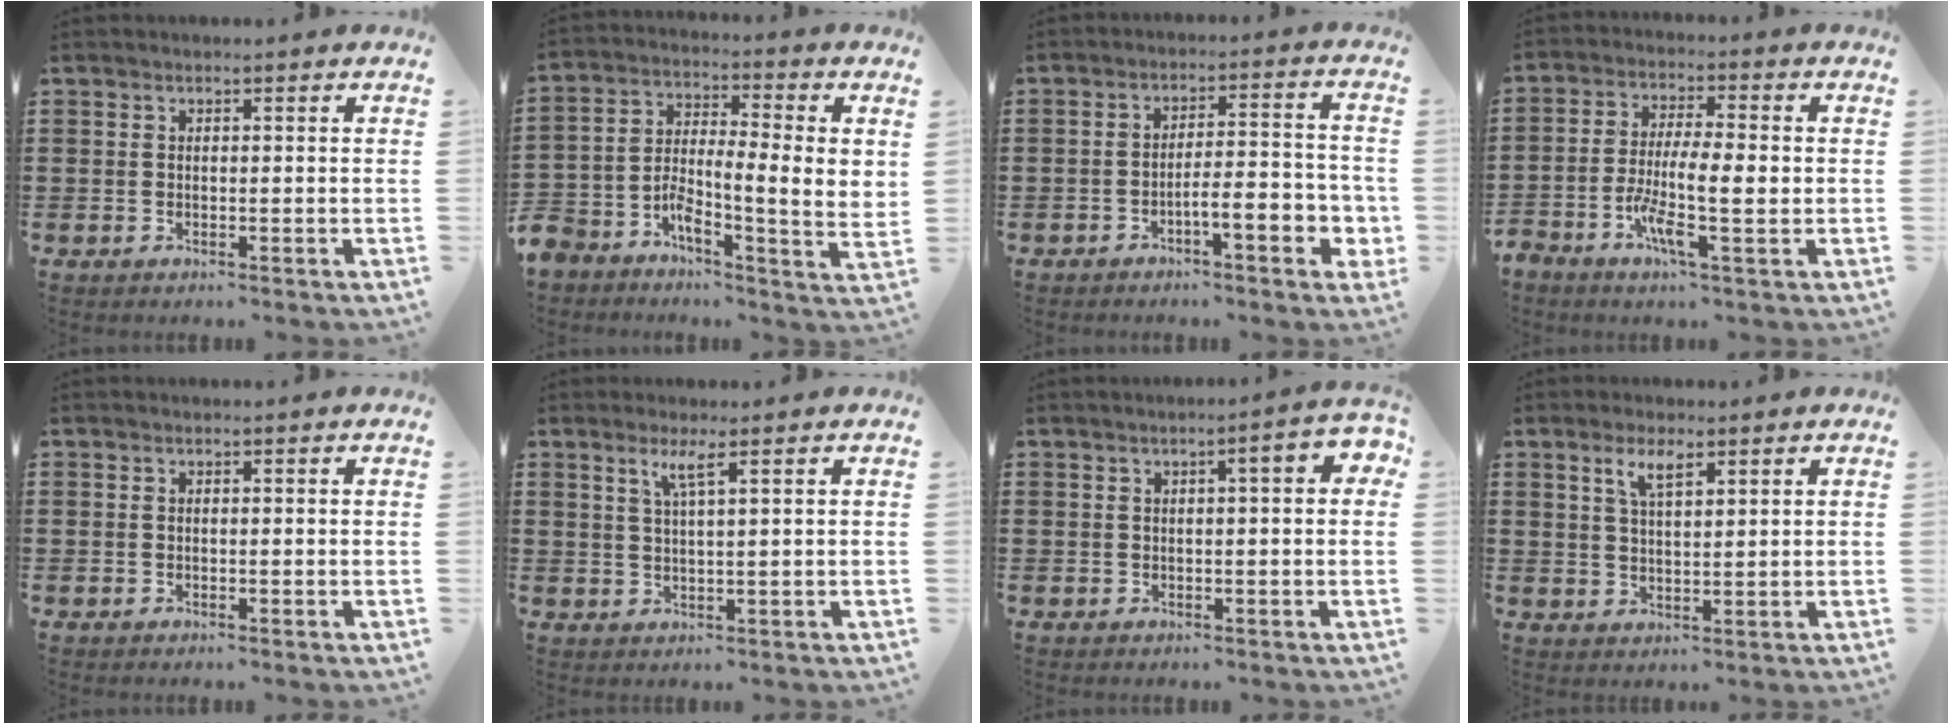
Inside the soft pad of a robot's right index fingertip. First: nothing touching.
{"total": 5.7, "force": [-1.7, 1.5, 5.2], "torque": [-0.115, -0.028, -0.036]}
{"total": 6.5, "force": [-3.1, 1.3, 5.6], "torque": [-0.083, -0.003, -0.054]}
{"total": 7.1, "force": [-2.0, 1.6, 6.6], "torque": [-0.134, -0.007, -0.041]}
{"total": 0.0}
{"total": 3.1, "force": [1.6, -0.1, 2.7], "torque": [-0.058, -0.003, 0.025]}
{"total": 3.6, "force": [0.6, 0.6, 3.5], "torque": [-0.056, 0.002, 0.006]}
{"total": 3.7, "force": [2.1, 1.1, 2.8], "torque": [-0.061, 0.006, 0.036]}